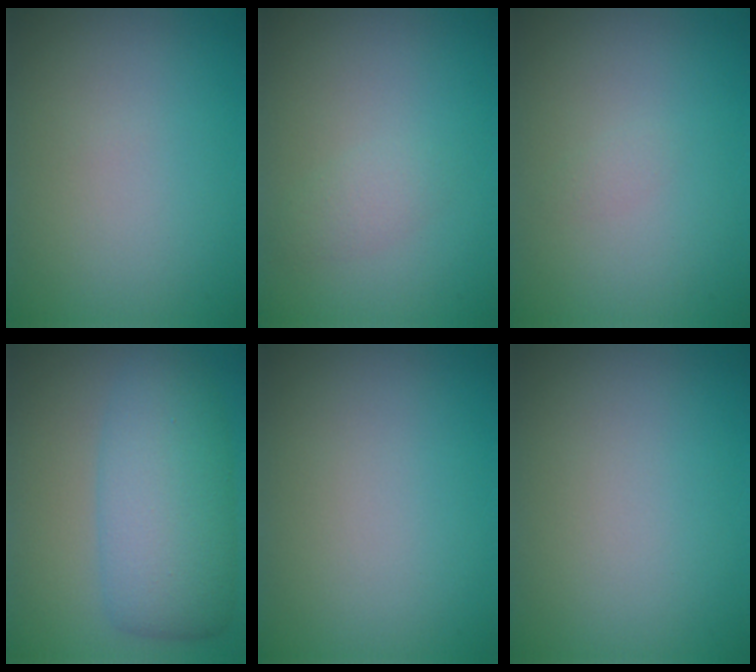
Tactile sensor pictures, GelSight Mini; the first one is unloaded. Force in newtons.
{"total": 1.3, "press": 1.3, "slide": 0.0}
{"total": 0.6, "press": 0.6, "slide": 0.1}
{"total": 7.2, "press": 7.2, "slide": 0.1}
{"total": 0.0}
{"total": 0.0}